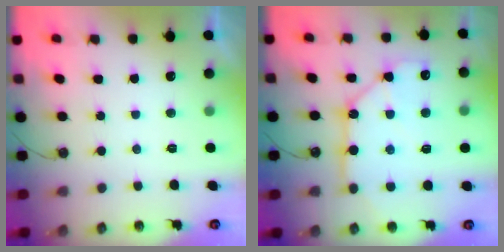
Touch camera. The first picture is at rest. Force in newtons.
{"total": 12.4, "press": 12.3, "slide": 1.6}